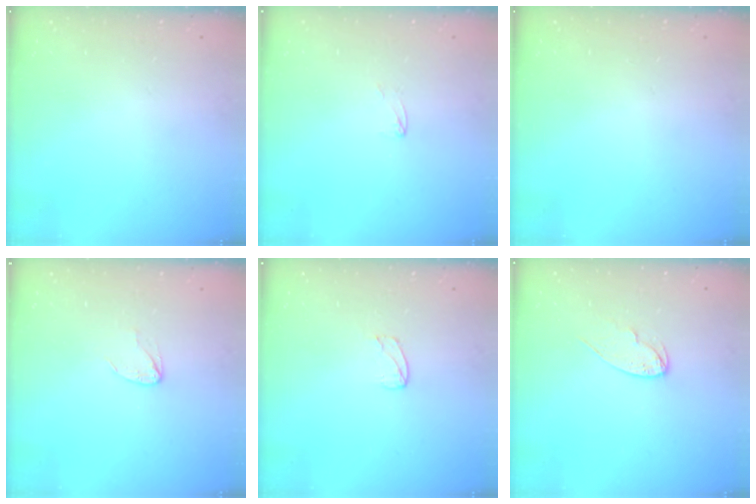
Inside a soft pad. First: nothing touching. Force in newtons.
{"total": 1.7, "press": 1.6, "slide": 0.1}
{"total": 0.0}
{"total": 2.7, "press": 2.7, "slide": 0.3}
{"total": 3.1, "press": 3.1, "slide": 0.1}
{"total": 6.6, "press": 6.6, "slide": 0.6}